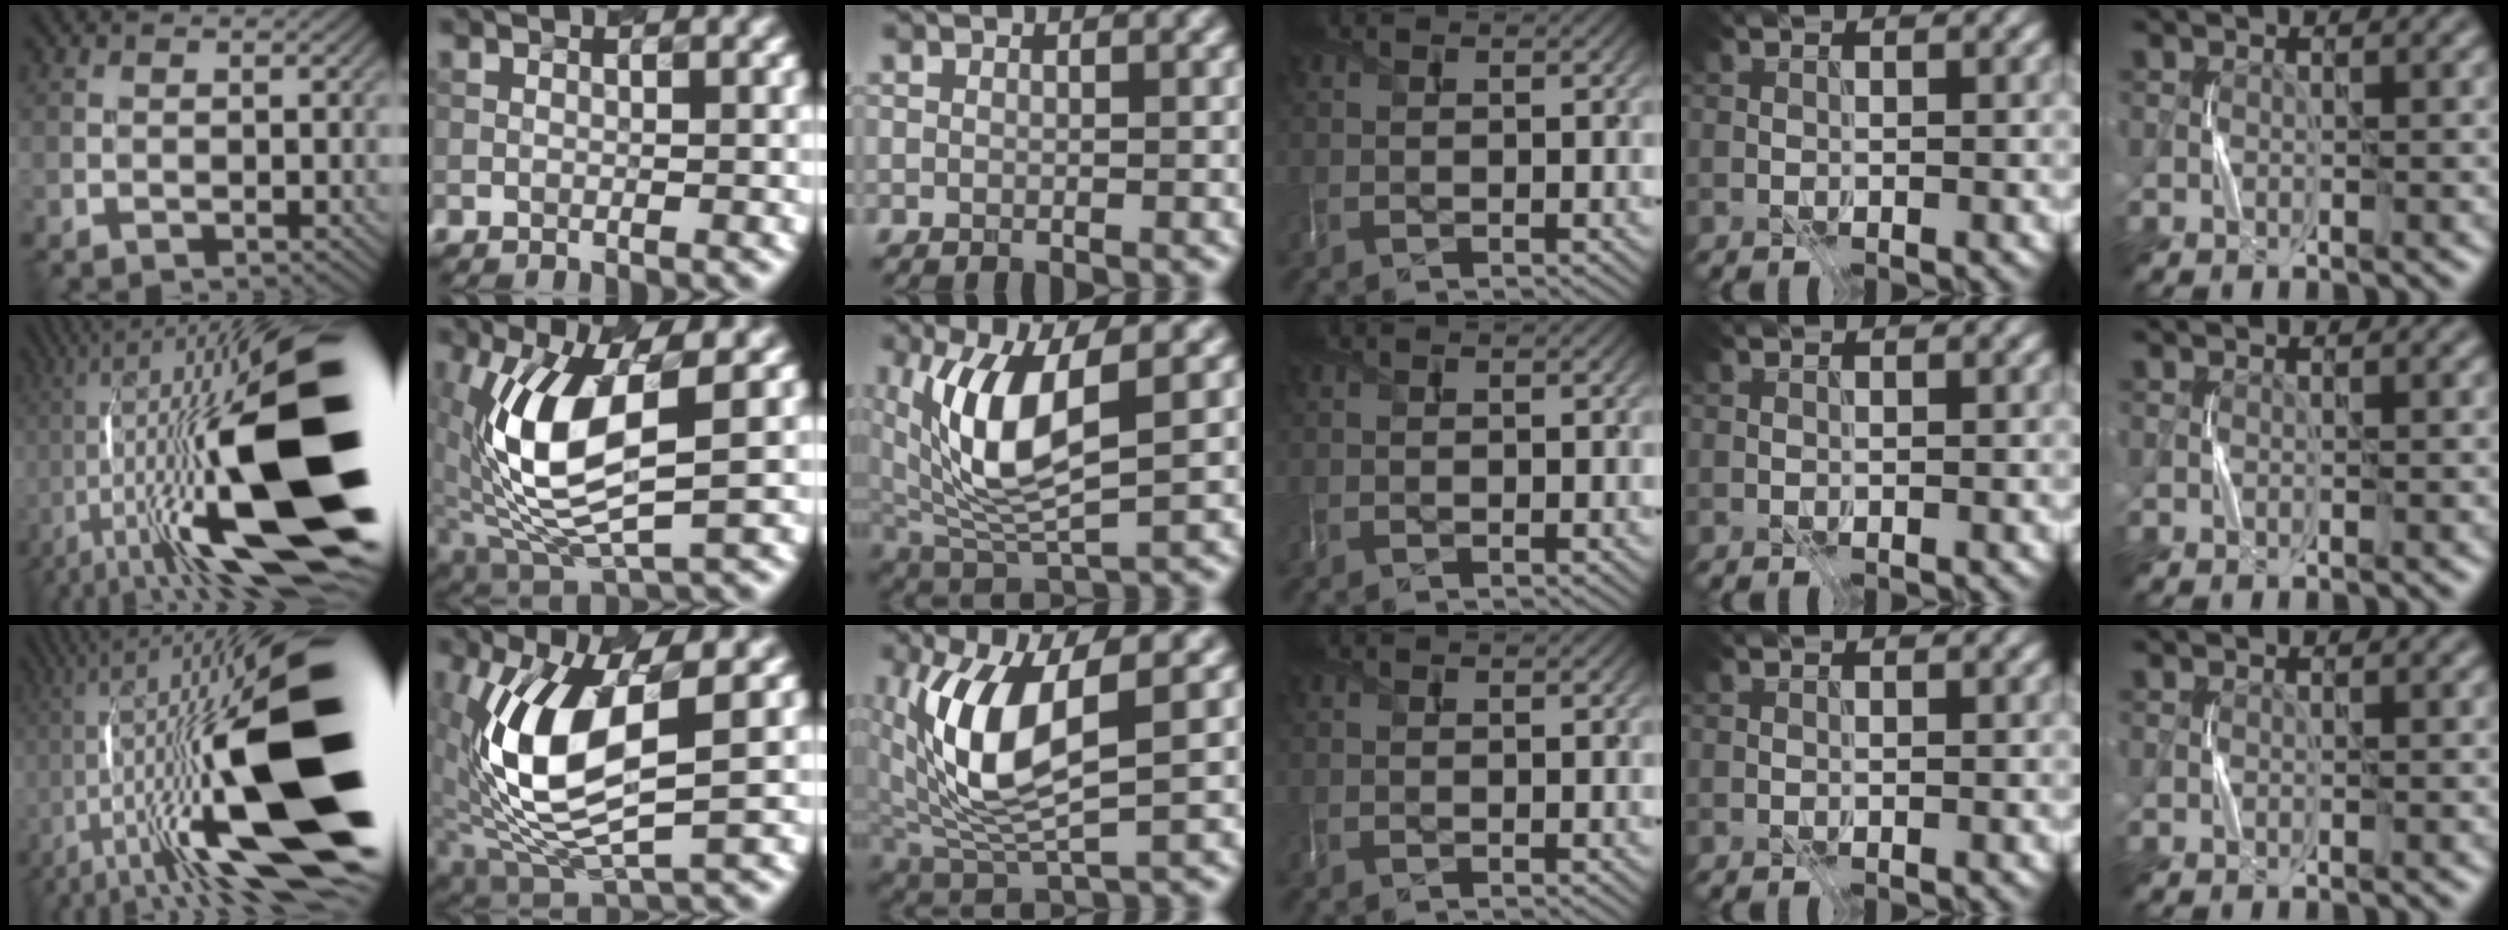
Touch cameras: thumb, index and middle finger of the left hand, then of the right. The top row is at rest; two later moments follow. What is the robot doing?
{"motion": "press", "object": "grip strengthener"}